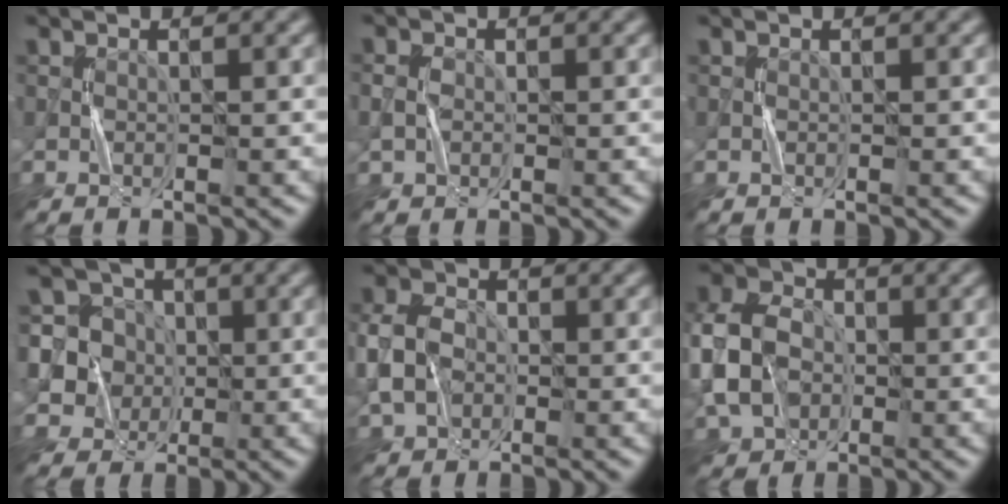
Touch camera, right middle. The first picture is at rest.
{"total": 1.4, "force": [-0.1, 1.2, 0.8], "torque": [-0.018, 0.002, -0.004]}
{"total": 0.0}
{"total": 9.9, "force": [0.9, 9.5, 2.8], "torque": [-0.095, 0.034, 0.012]}
{"total": 4.5, "force": [-0.8, 3.6, 2.6], "torque": [-0.065, 0.003, -0.019]}
{"total": 8.1, "force": [-1.0, 6.4, 4.9], "torque": [-0.126, 0.003, -0.033]}